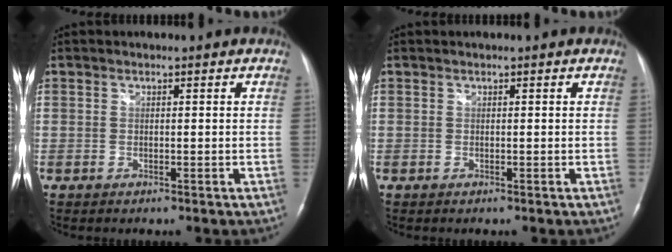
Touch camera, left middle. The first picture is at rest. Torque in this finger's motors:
{"motor_torque": [-0.02, -0.02, 0.02, 0.00]}